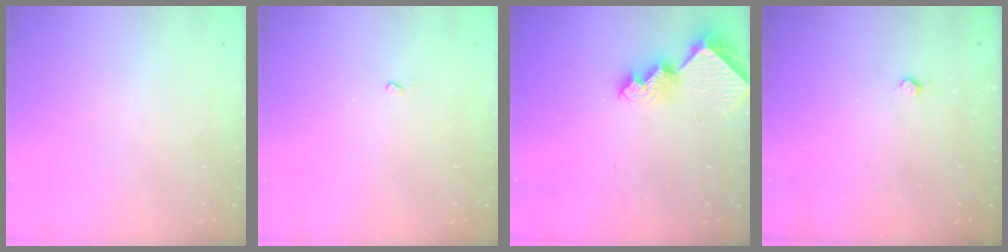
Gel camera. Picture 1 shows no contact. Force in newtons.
{"total": 2.4, "press": 2.3, "slide": 0.5}
{"total": 7.7, "press": 7.7, "slide": 0.7}
{"total": 2.7, "press": 2.7, "slide": 0.5}